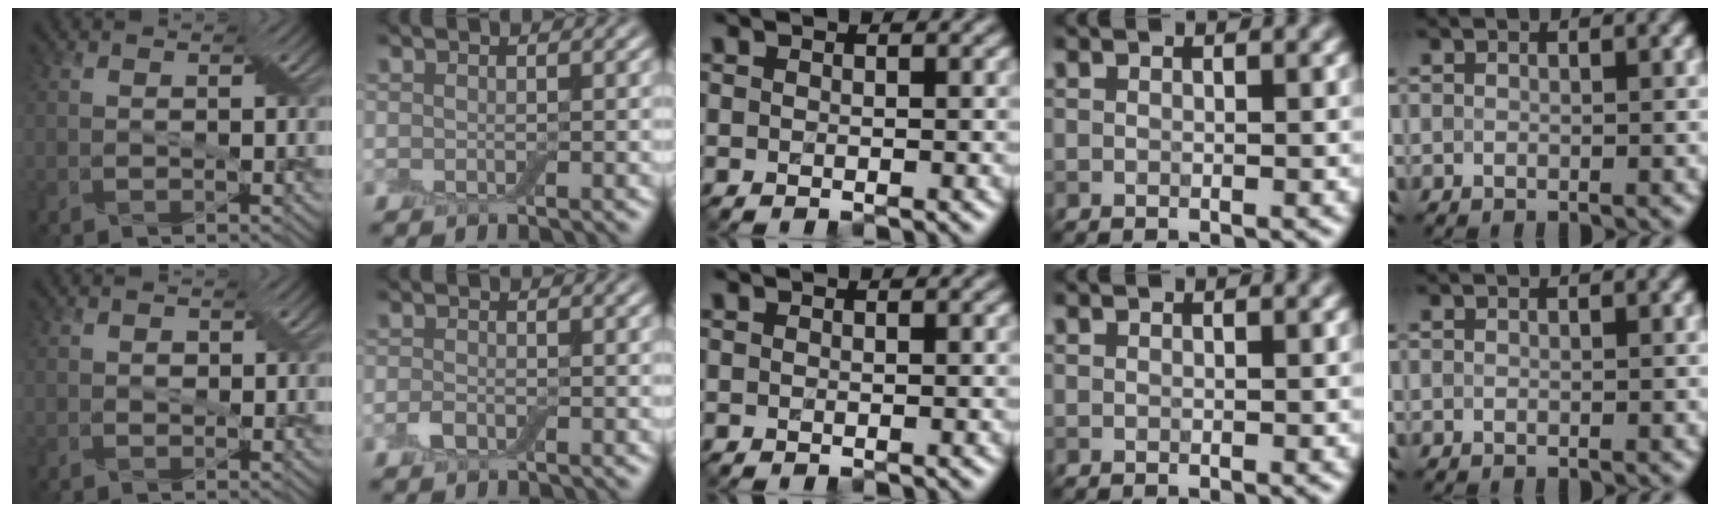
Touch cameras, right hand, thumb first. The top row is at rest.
{"thumb": {"total": 0.7, "force": [0.0, 0.7, 0.3], "torque": [-0.004, -0.004, -0.002]}, "index": {"total": 1.1, "force": [-0.6, 0.7, 0.7], "torque": [-0.016, 0.000, -0.014]}}